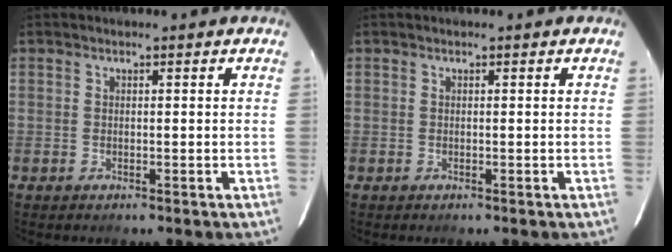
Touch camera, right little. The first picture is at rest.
{"total": 0.0}